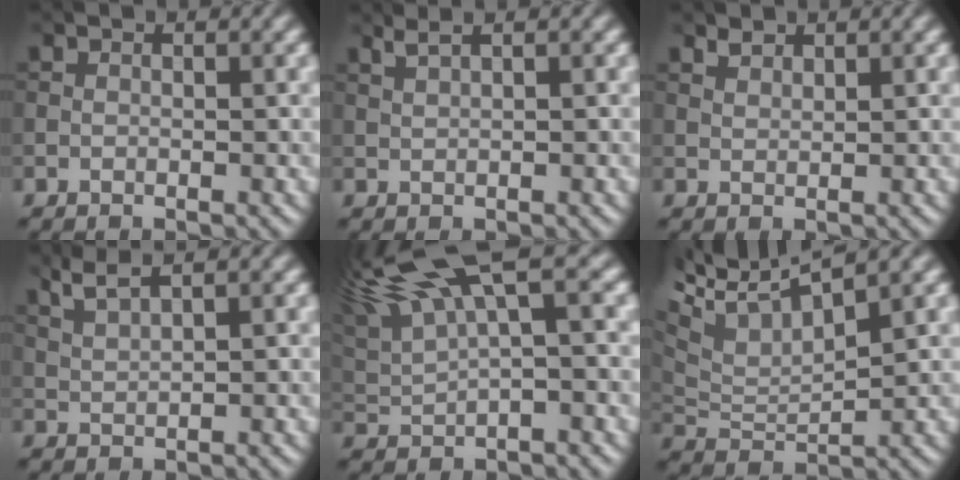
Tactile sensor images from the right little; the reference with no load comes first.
{"total": 2.0, "force": [1.4, 0.6, 1.3], "torque": [-0.020, 0.004, 0.014]}
{"total": 1.0, "force": [0.9, 0.4, 0.2], "torque": [-0.006, -0.003, 0.019]}
{"total": 2.8, "force": [2.0, 0.5, 1.9], "torque": [-0.037, 0.008, 0.042]}
{"total": 8.3, "force": [4.5, 2.1, 6.7], "torque": [-0.138, 0.026, 0.078]}
{"total": 8.0, "force": [4.7, 2.7, 5.9], "torque": [-0.130, 0.018, 0.084]}